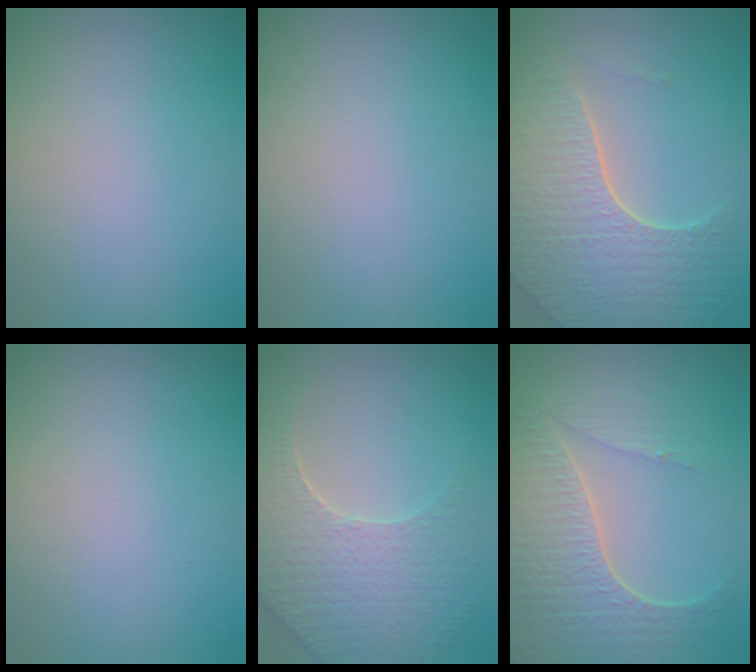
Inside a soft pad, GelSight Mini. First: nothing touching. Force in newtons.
{"total": 0.0}
{"total": 8.2, "press": 5.8, "slide": 5.9}
{"total": 0.0}
{"total": 5.1, "press": 4.6, "slide": 2.1}
{"total": 6.2, "press": 5.0, "slide": 3.7}